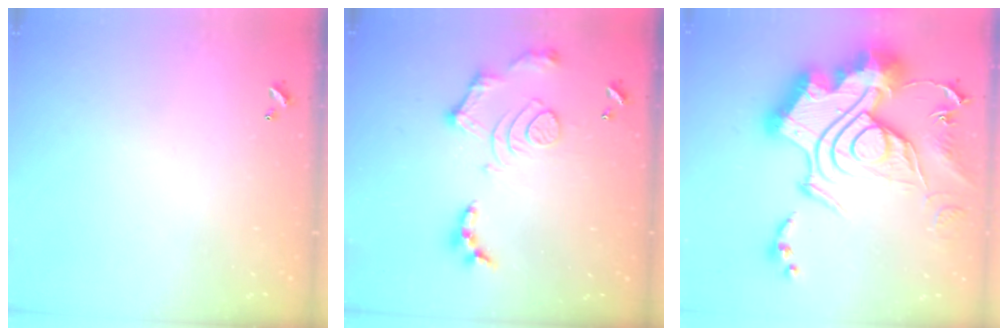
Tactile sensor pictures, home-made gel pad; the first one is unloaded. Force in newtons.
{"total": 13.2, "press": 13.2, "slide": 1.2}
{"total": 1.1, "press": 1.1, "slide": 0.0}